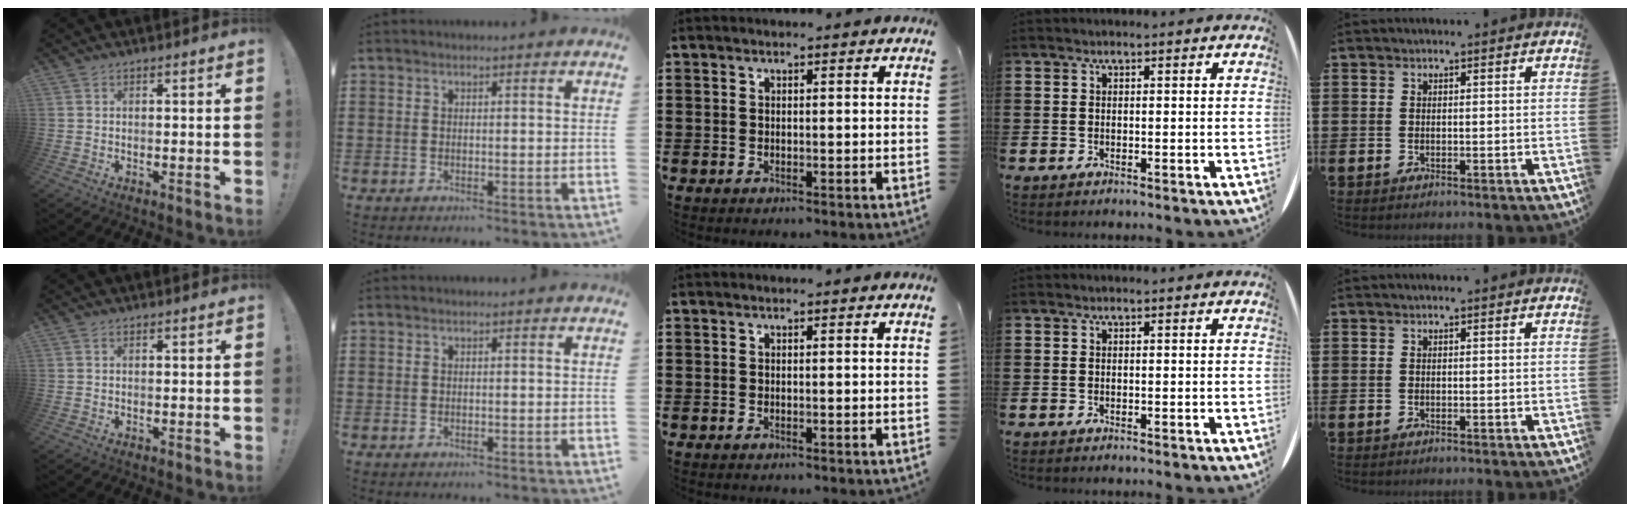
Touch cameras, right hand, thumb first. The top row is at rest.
{}